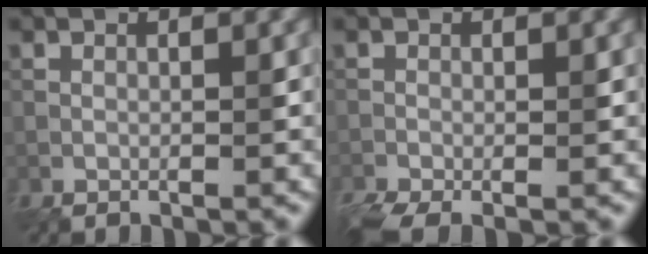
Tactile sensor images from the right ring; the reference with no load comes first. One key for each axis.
{"total": 3.3, "fx": -2.2, "fy": 1.1, "fz": 2.2, "tx": -0.049, "ty": -0.013, "tz": -0.043}